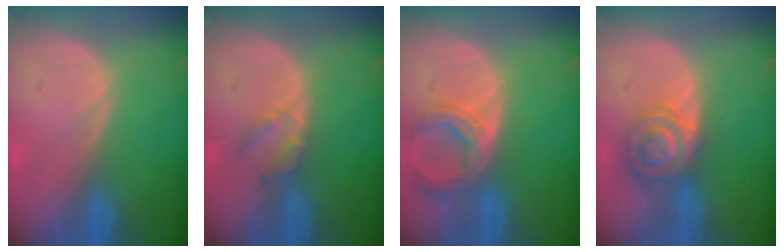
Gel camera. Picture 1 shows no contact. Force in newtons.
{"total": 2.8, "press": 2.8, "slide": 0.3}
{"total": 6.6, "press": 6.0, "slide": 2.8}
{"total": 7.1, "press": 6.0, "slide": 3.8}